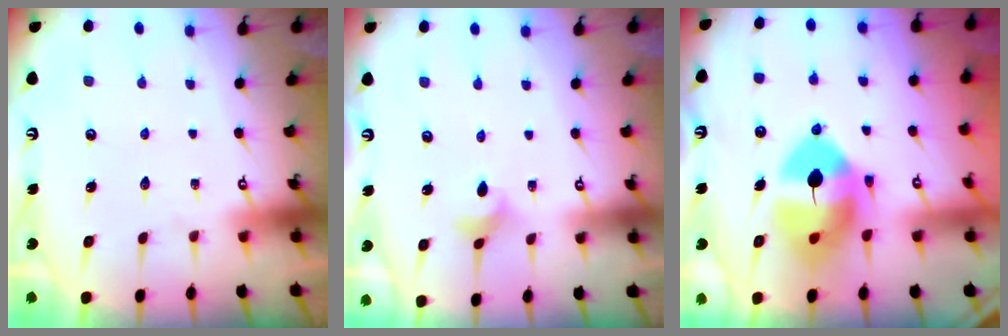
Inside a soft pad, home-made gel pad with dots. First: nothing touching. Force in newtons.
{"total": 4.0, "press": 4.0, "slide": 0.6}
{"total": 12.9, "press": 12.7, "slide": 2.3}